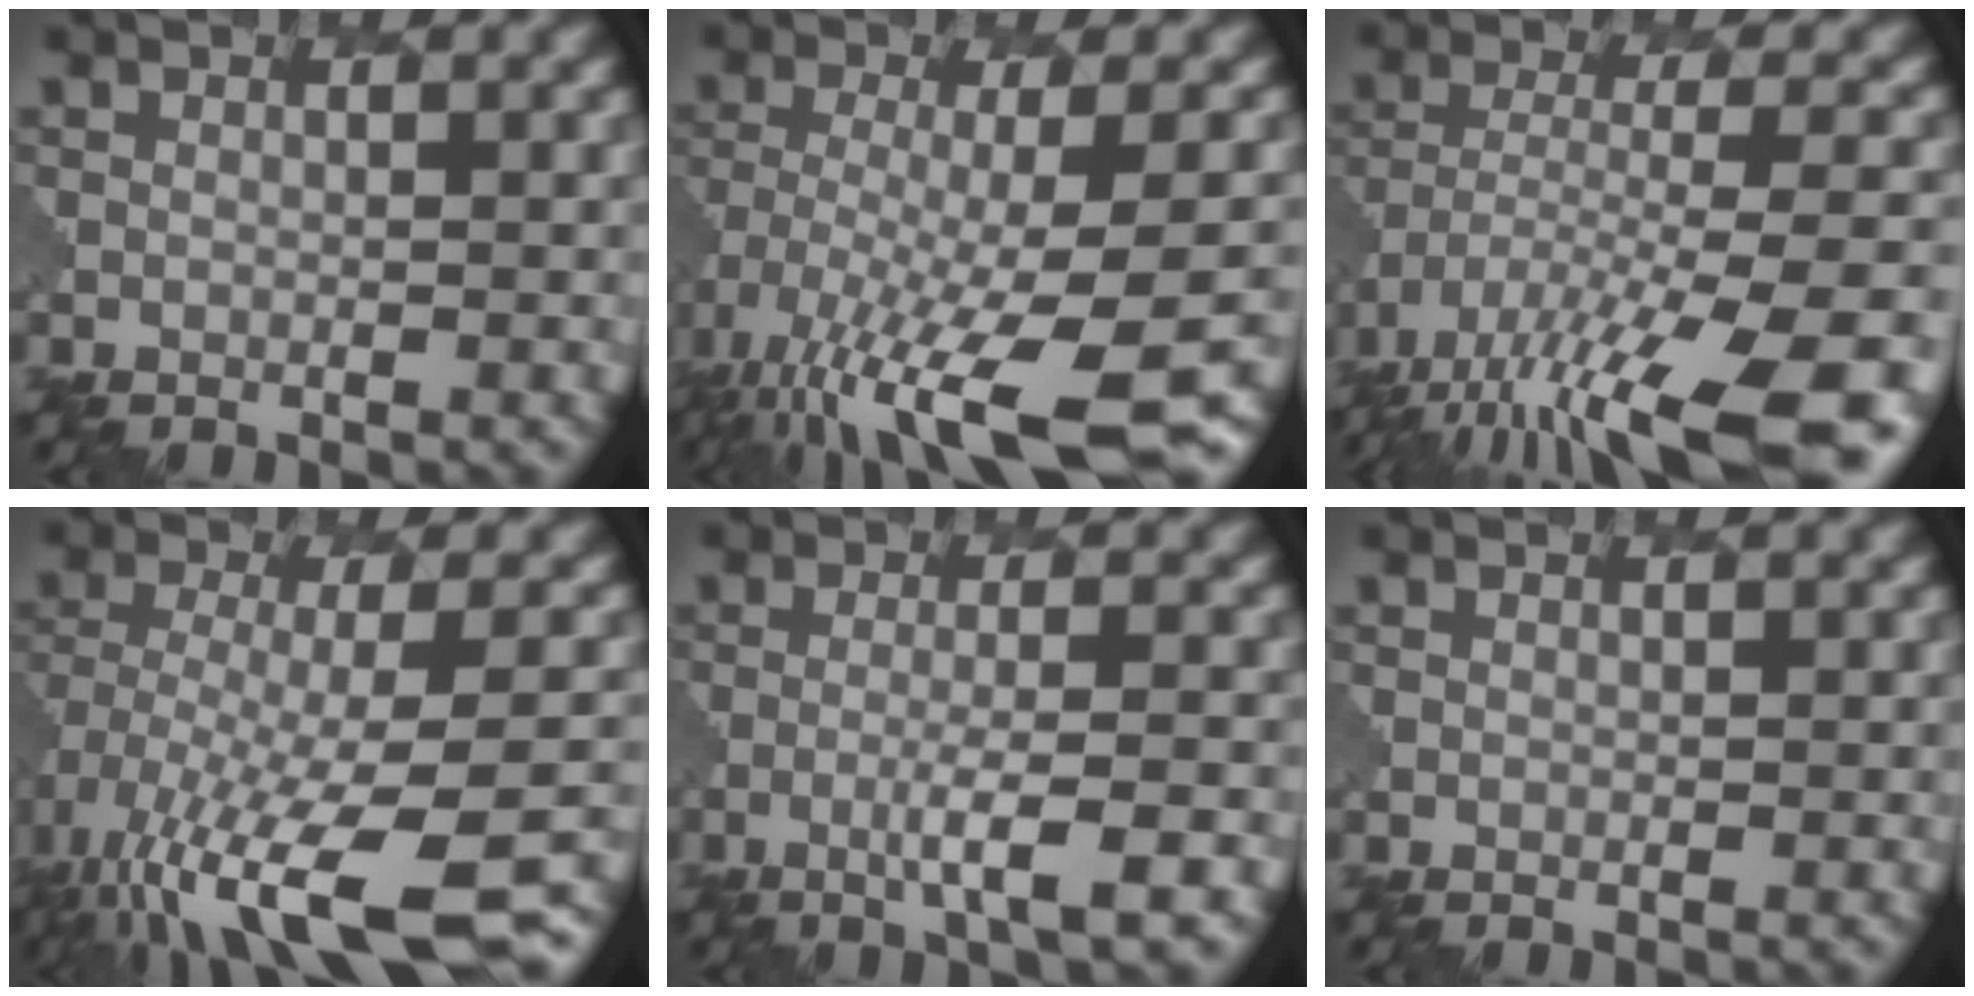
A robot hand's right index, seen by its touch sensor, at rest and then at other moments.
{"total": 12.8, "force": [-7.4, 3.4, 9.9], "torque": [-0.205, -0.025, -0.112]}
{"total": 14.6, "force": [-10.1, 3.6, 9.9], "torque": [-0.196, -0.027, -0.149]}
{"total": 14.1, "force": [-8.3, 4.6, 10.5], "torque": [-0.216, -0.026, -0.107]}
{"total": 3.8, "force": [-1.3, 0.3, 3.5], "torque": [-0.056, 0.006, -0.034]}
{"total": 0.0}